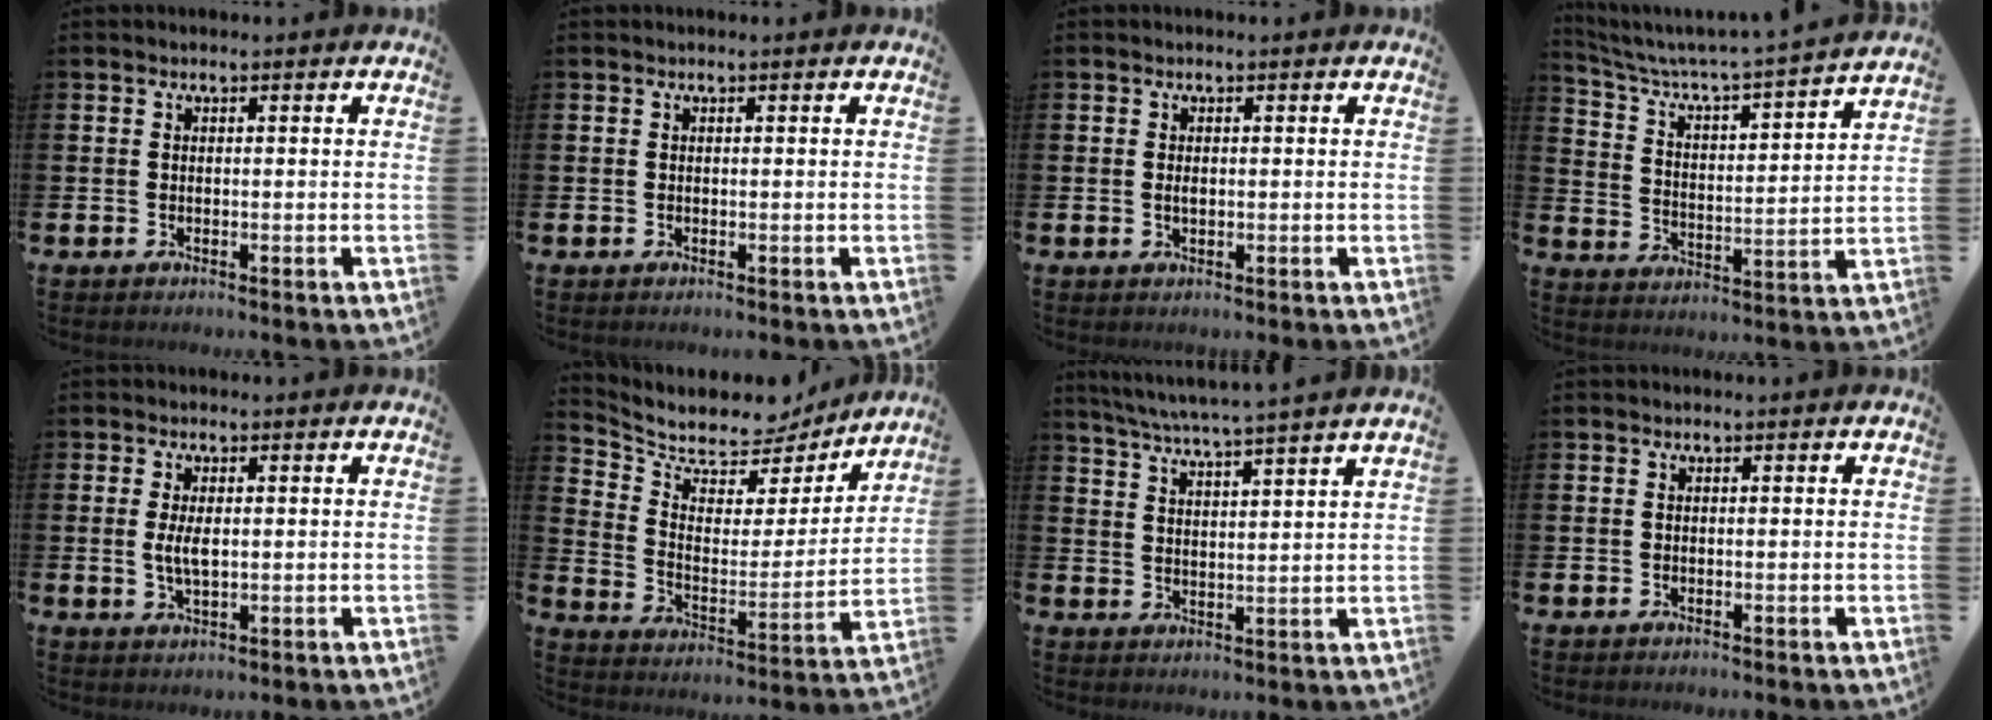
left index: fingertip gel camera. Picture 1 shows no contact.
{"total": 0.0}
{"total": 0.8, "force": [0.1, 0.4, 0.7], "torque": [-0.010, 0.001, 0.000]}
{"total": 5.4, "force": [4.9, 0.2, 2.2], "torque": [-0.072, -0.047, 0.073]}
{"total": 3.3, "force": [0.3, 1.4, 2.9], "torque": [-0.046, -0.001, 0.002]}
{"total": 8.0, "force": [7.4, 2.9, 1.2], "torque": [-0.064, -0.064, 0.127]}
{"total": 5.5, "force": [5.2, -0.9, 1.6], "torque": [-0.053, -0.031, 0.091]}
{"total": 0.0}